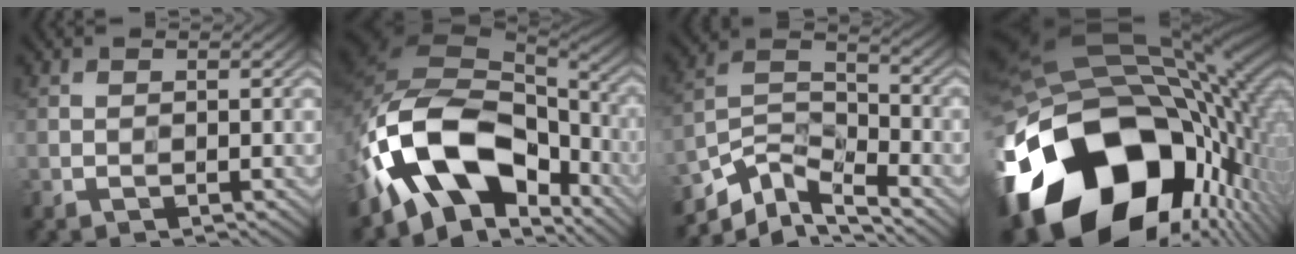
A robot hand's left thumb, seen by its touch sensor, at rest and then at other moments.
{"total": 15.0, "force": [-7.3, 9.2, 9.2], "torque": [-0.191, -0.010, -0.141]}
{"total": 7.4, "force": [-5.8, 2.4, 3.8], "torque": [-0.070, -0.002, -0.130]}
{"total": 21.4, "force": [-6.5, 15.3, 13.5], "torque": [-0.321, -0.059, -0.077]}